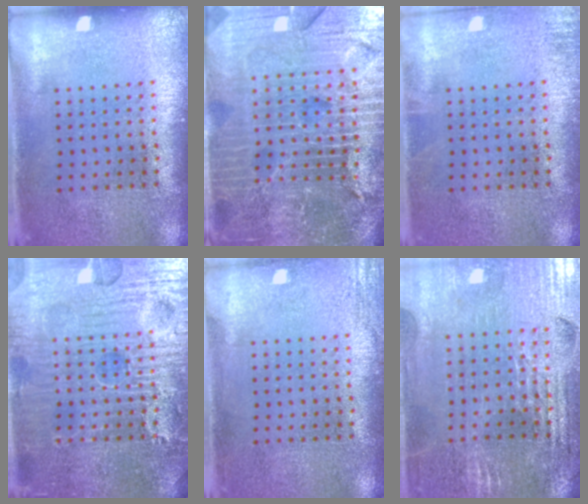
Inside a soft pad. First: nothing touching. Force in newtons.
{"total": 6.2, "press": 5.5, "slide": 2.9}
{"total": 1.2, "press": 1.1, "slide": 0.2}
{"total": 7.7, "press": 7.6, "slide": 0.8}
{"total": 1.8, "press": 1.8, "slide": 0.2}
{"total": 2.8, "press": 2.8, "slide": 0.5}